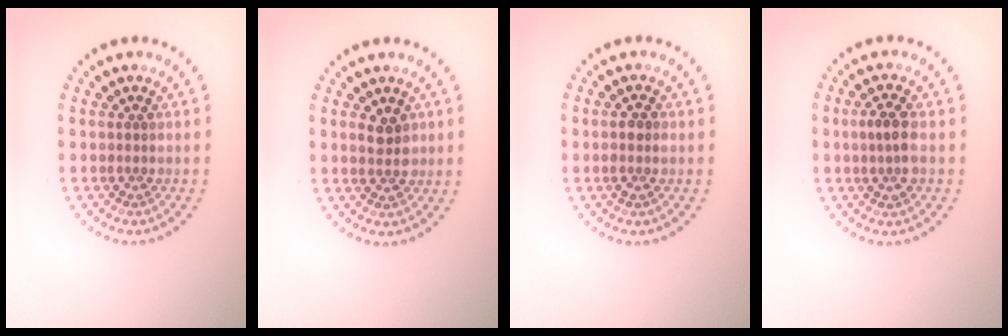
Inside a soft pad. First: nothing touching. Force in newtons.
{"total": 2.0, "press": 2.0, "slide": 0.4}
{"total": 1.4, "press": 1.3, "slide": 0.2}
{"total": 2.4, "press": 2.3, "slide": 0.6}